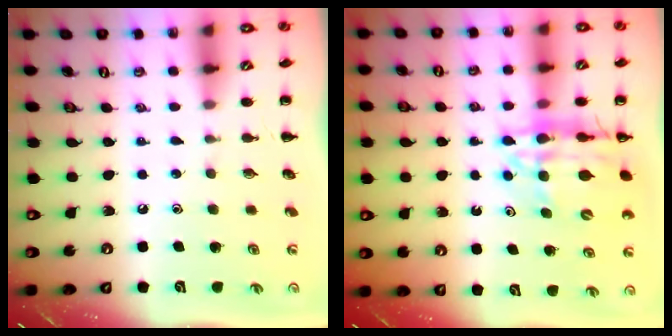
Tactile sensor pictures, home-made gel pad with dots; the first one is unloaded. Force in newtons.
{"total": 15.5, "press": 15.0, "slide": 3.8}